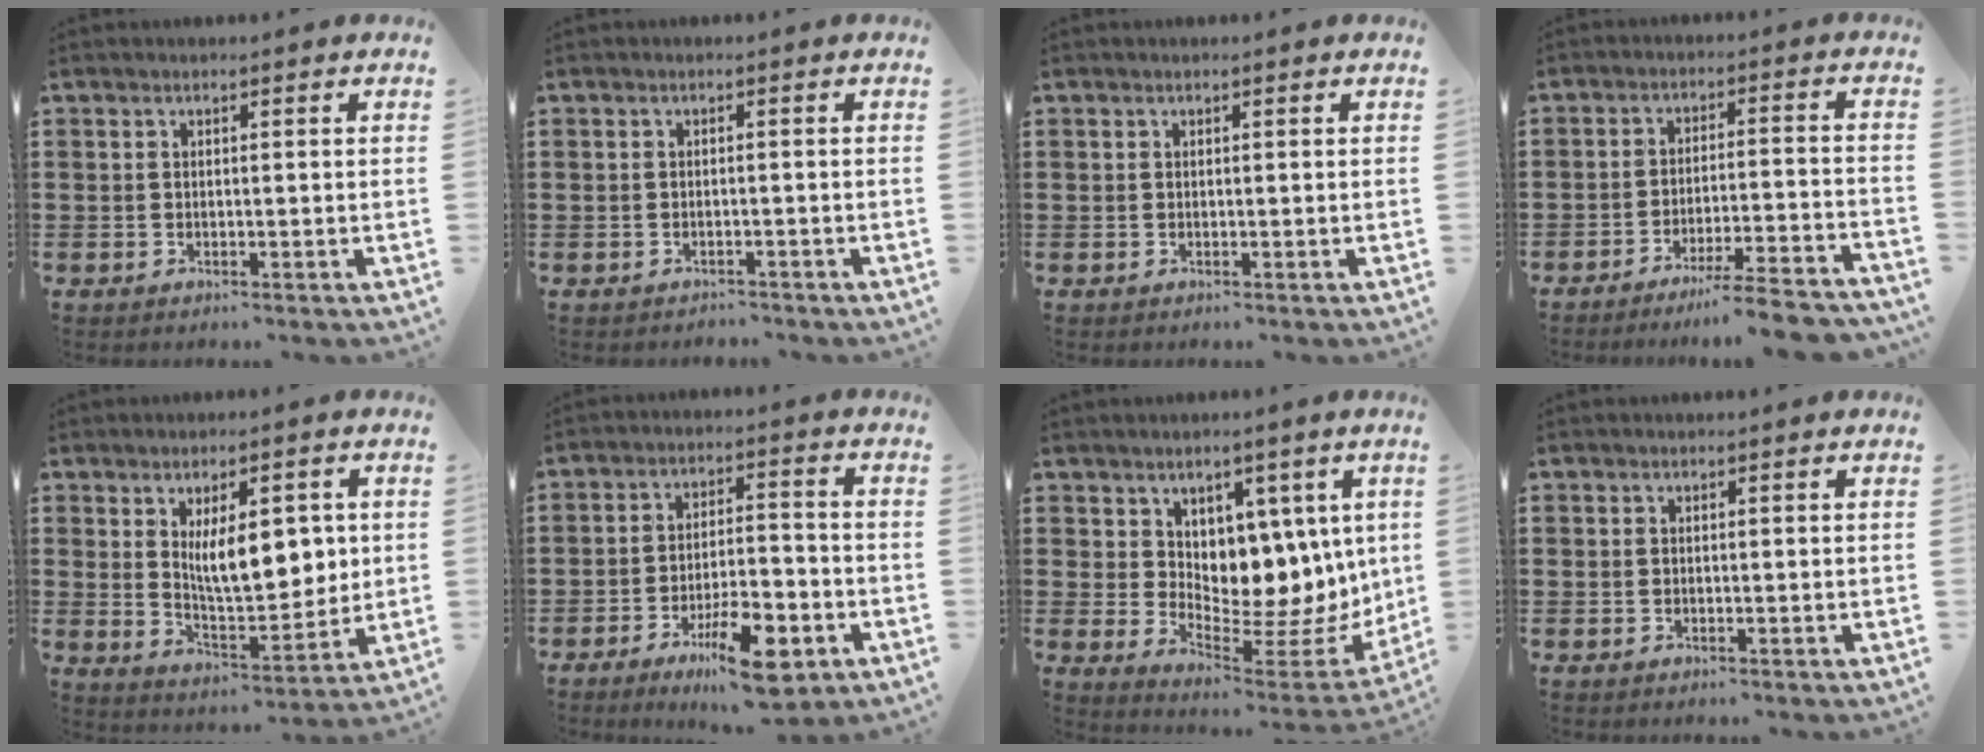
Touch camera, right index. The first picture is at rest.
{"total": 1.1, "force": [-1.0, 0.4, -0.1], "torque": [-0.001, 0.005, -0.025]}
{"total": 0.0}
{"total": 6.7, "force": [-5.9, -0.5, 3.2], "torque": [-0.046, -0.007, -0.110]}
{"total": 10.3, "force": [2.4, 4.3, 9.0], "torque": [-0.144, -0.002, 0.038]}
{"total": 10.3, "force": [-5.6, 3.6, 7.8], "torque": [-0.140, 0.015, -0.096]}
{"total": 7.0, "force": [4.9, 4.5, 2.0], "torque": [-0.051, -0.066, 0.092]}
{"total": 0.0}